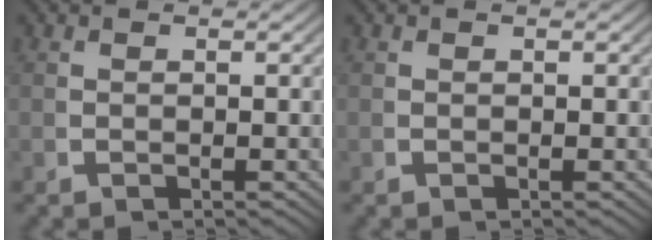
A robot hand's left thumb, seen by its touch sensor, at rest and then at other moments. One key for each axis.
{"total": 0.0}